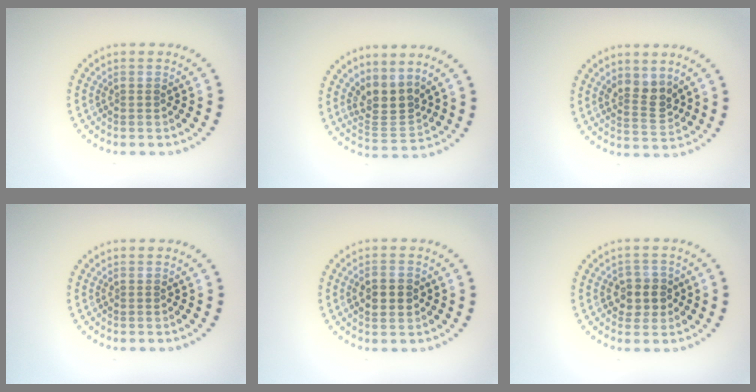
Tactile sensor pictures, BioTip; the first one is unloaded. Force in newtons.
{"total": 3.2, "press": 2.5, "slide": 2.1}
{"total": 2.7, "press": 2.5, "slide": 1.1}
{"total": 0.0}
{"total": 3.3, "press": 3.3, "slide": 0.1}
{"total": 2.8, "press": 2.7, "slide": 0.8}